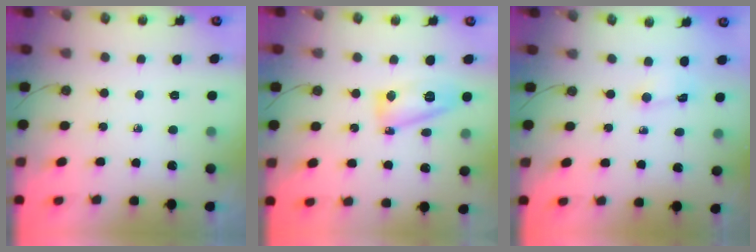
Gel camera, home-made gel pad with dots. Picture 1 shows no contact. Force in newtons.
{"total": 10.5, "press": 10.5, "slide": 0.8}
{"total": 0.5, "press": 0.5, "slide": 0.2}